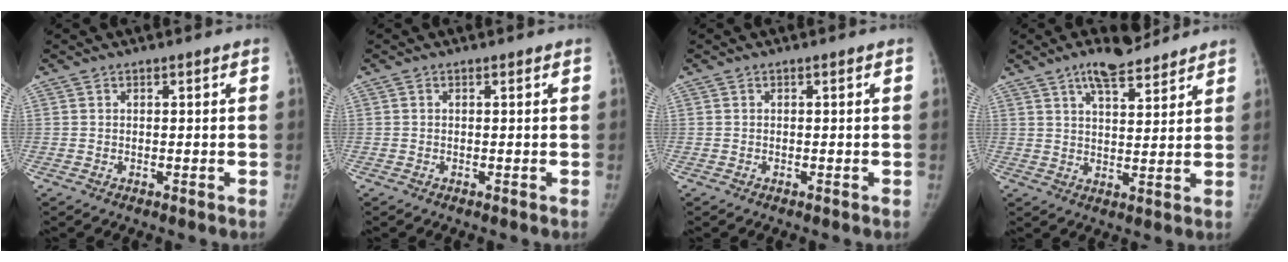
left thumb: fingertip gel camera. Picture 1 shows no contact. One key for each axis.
{"total": 0.0}
{"total": 0.0}
{"total": 9.1, "fx": 6.7, "fy": 3.2, "fz": 5.4, "tx": -0.070, "ty": -0.032, "tz": 0.109}